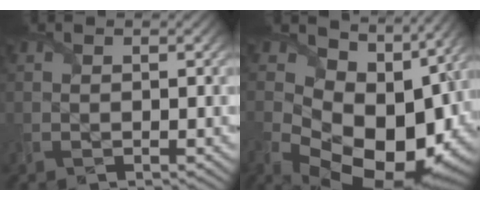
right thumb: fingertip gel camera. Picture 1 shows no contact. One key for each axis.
{"total": 16.5, "fx": -0.3, "fy": 11.6, "fz": 11.7, "tx": -0.198, "ty": -0.059, "tz": 0.057}